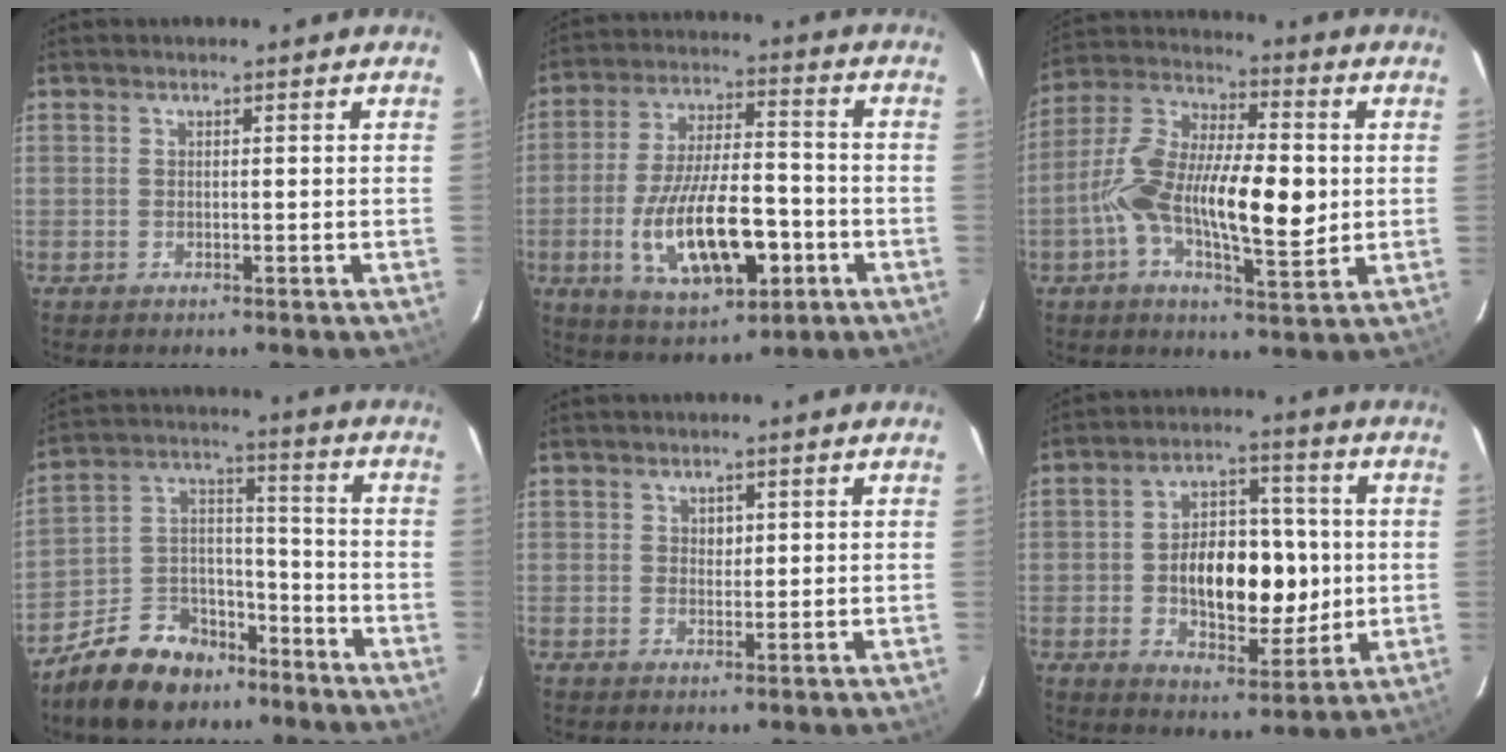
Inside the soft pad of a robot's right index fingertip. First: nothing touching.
{"total": 18.2, "force": [-5.7, 7.4, 15.6], "torque": [-0.306, -0.008, -0.081]}
{"total": 17.6, "force": [-1.7, 6.3, 16.3], "torque": [-0.303, 0.004, -0.038]}
{"total": 14.5, "force": [-10.2, 8.4, 6.0], "torque": [-0.132, 0.050, -0.157]}
{"total": 1.5, "force": [0.4, 1.4, 0.5], "torque": [-0.005, 0.006, 0.007]}
{"total": 15.0, "force": [-0.9, 8.7, 12.2], "torque": [-0.205, 0.015, -0.005]}